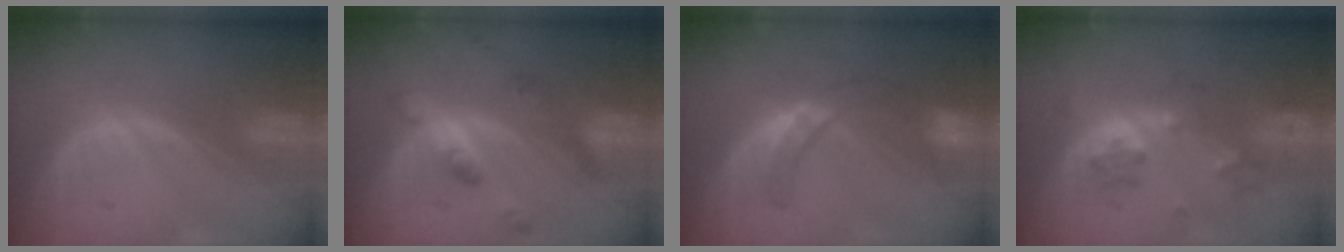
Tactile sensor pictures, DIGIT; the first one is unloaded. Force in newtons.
{"total": 6.0, "press": 6.0, "slide": 0.4}
{"total": 7.2, "press": 6.5, "slide": 3.2}
{"total": 5.4, "press": 5.4, "slide": 0.6}